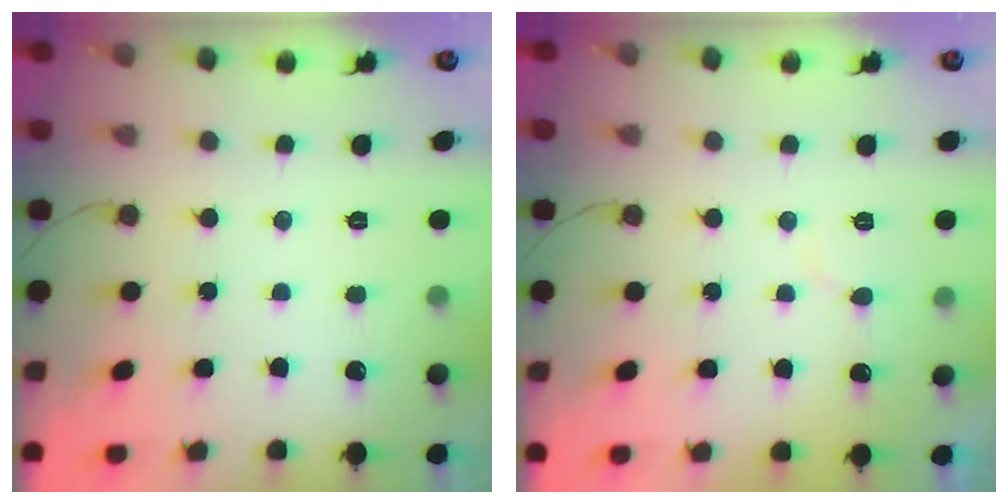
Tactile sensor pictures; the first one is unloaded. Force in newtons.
{"total": 4.6, "press": 4.6, "slide": 0.3}